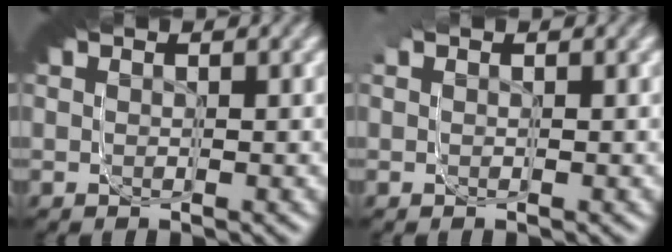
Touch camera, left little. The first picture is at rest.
{"total": 0.9, "force": [0.6, -0.4, -0.5], "torque": [0.007, 0.001, 0.010]}